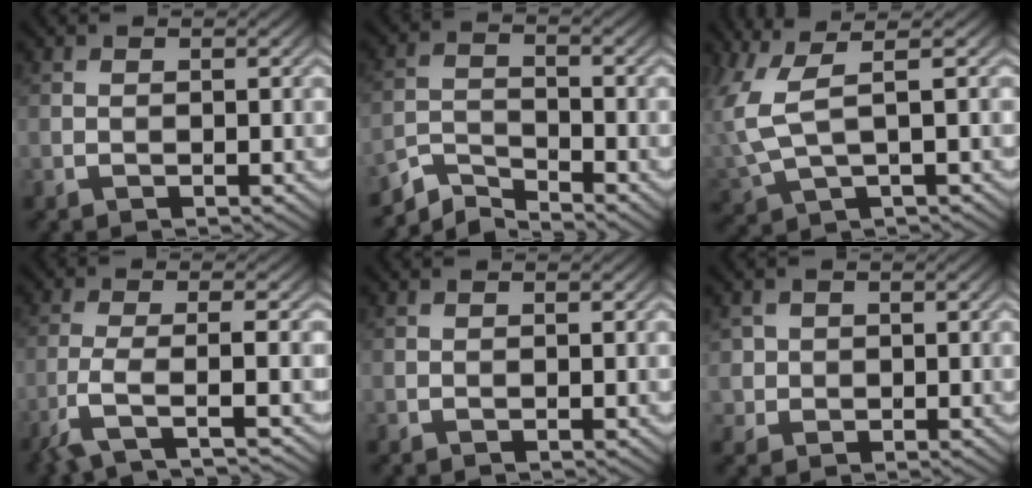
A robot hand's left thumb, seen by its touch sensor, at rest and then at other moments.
{"total": 4.4, "force": [-4.2, 0.7, 1.2], "torque": [-0.028, -0.004, -0.093]}
{"total": 5.9, "force": [2.3, 1.9, 5.1], "torque": [-0.137, 0.007, 0.049]}
{"total": 5.1, "force": [-3.0, 0.8, 4.1], "torque": [-0.078, 0.000, -0.079]}
{"total": 0.0}
{"total": 1.9, "force": [0.6, 1.7, -0.6], "torque": [0.010, -0.007, 0.010]}